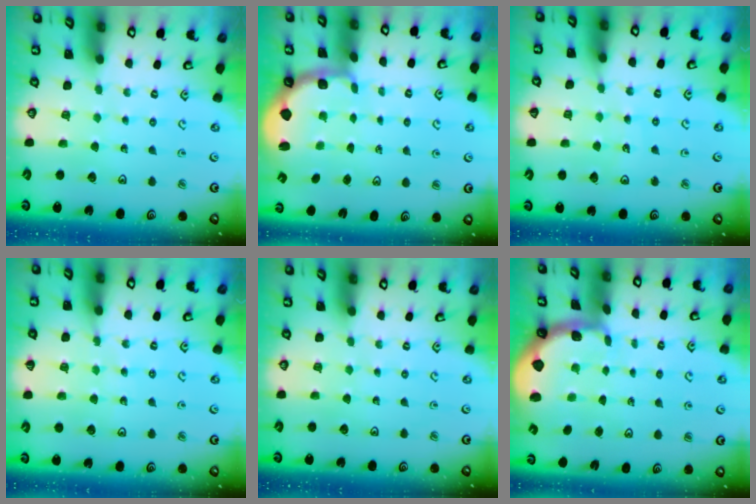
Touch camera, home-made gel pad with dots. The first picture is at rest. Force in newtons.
{"total": 2.1, "press": 1.4, "slide": 1.6}
{"total": 5.5, "press": 5.2, "slide": 1.8}
{"total": 5.2, "press": 4.9, "slide": 1.5}
{"total": 0.0}
{"total": 1.1, "press": 1.0, "slide": 0.4}